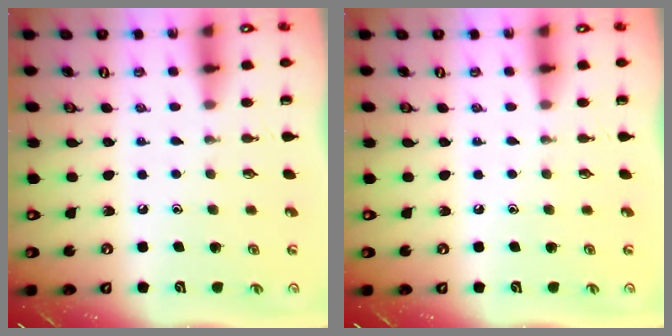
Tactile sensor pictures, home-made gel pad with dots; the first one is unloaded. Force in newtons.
{"total": 0.0}